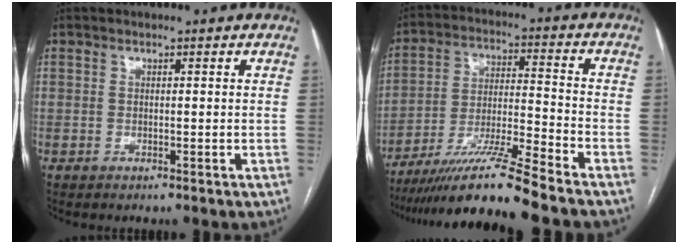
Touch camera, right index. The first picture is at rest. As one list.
[{"total": 14.1, "force": [-11.5, -1.7, 7.9], "torque": [-0.142, -0.012, -0.205]}]